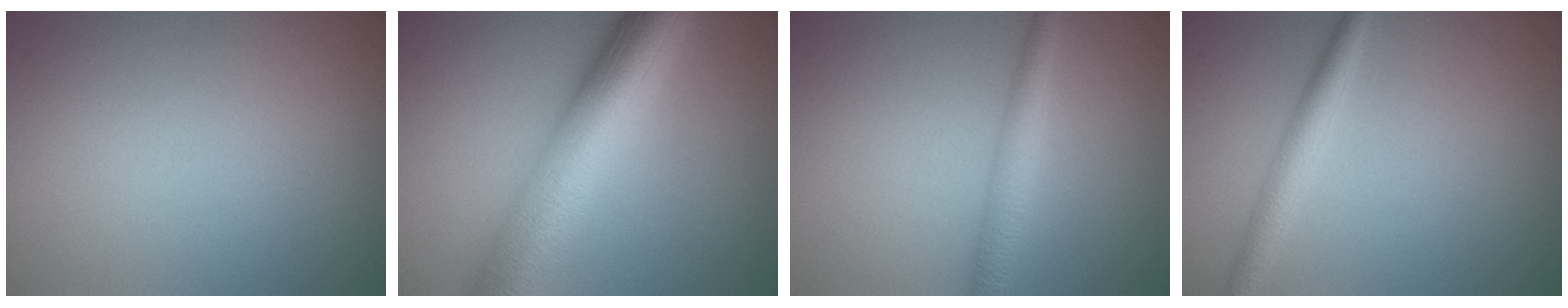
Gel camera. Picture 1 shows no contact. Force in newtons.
{"total": 11.4, "press": 11.4, "slide": 0.2}
{"total": 2.5, "press": 2.5, "slide": 0.1}
{"total": 2.6, "press": 2.6, "slide": 0.1}